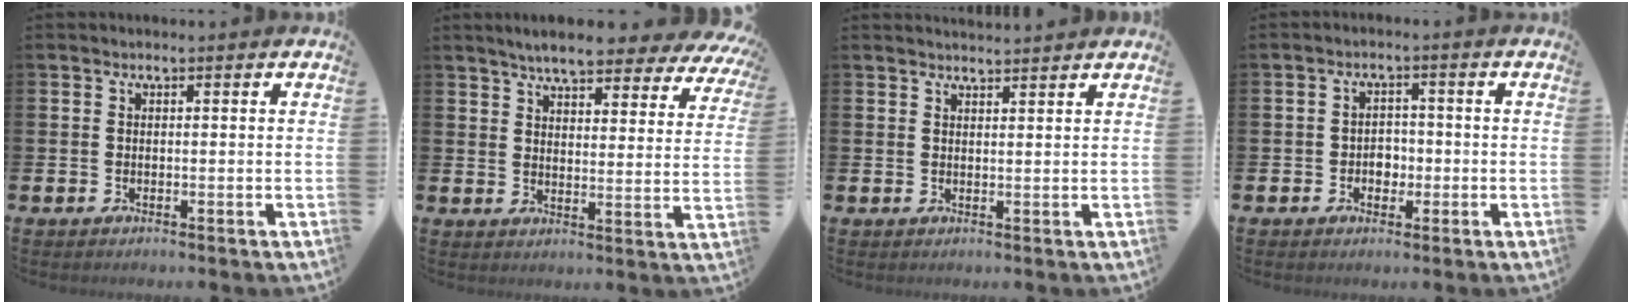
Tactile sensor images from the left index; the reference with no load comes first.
{"total": 6.5, "force": [6.0, 0.9, 2.4], "torque": [-0.057, -0.038, 0.099]}
{"total": 2.1, "force": [2.1, -0.1, 0.0], "torque": [0.003, -0.014, 0.037]}
{"total": 2.6, "force": [-0.8, 2.2, 1.2], "torque": [-0.018, 0.002, -0.021]}